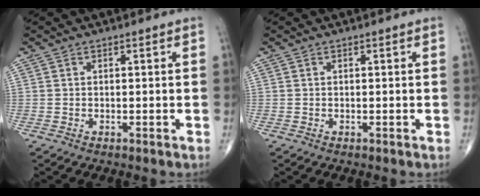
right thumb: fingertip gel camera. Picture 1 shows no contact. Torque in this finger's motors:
{"motor_torque": [0.07, 0.02, -0.08, -0.06, 0.01]}